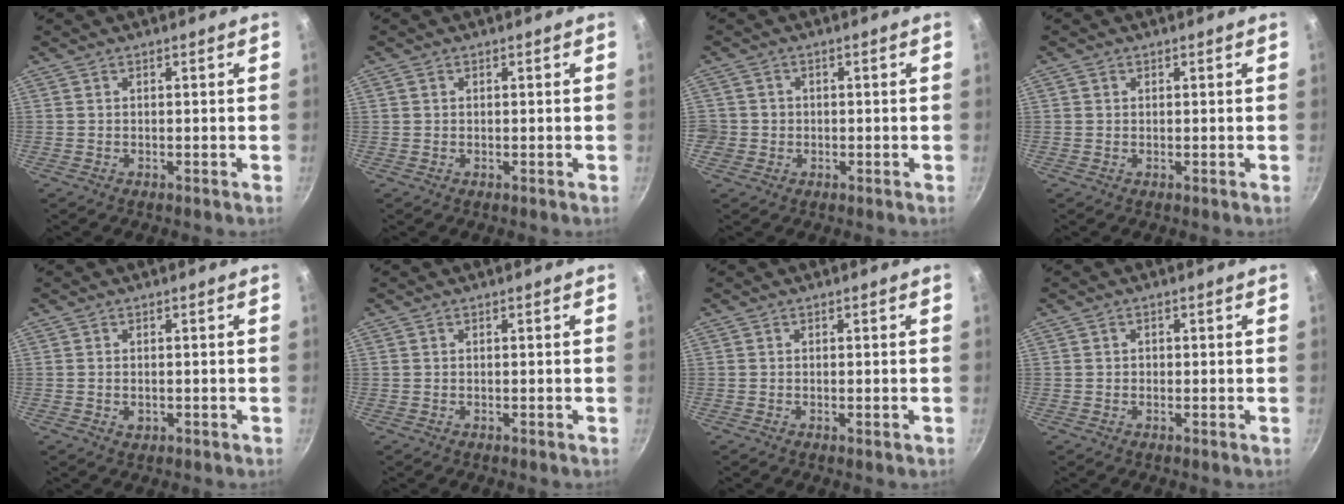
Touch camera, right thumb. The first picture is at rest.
{"total": 0.6, "force": [0.2, 0.6, 0.2], "torque": [-0.002, 0.003, 0.001]}
{"total": 3.2, "force": [-0.6, 3.0, 0.6], "torque": [0.002, 0.012, -0.009]}
{"total": 0.7, "force": [0.2, 0.7, 0.2], "torque": [0.000, 0.002, 0.001]}
{"total": 1.4, "force": [-0.3, 1.0, 1.0], "torque": [-0.015, -0.001, -0.004]}
{"total": 0.0}
{"total": 0.7, "force": [-0.2, 0.0, 0.6], "torque": [-0.012, -0.001, -0.004]}
{"total": 1.0, "force": [0.0, 0.9, 0.3], "torque": [-0.002, 0.003, -0.001]}